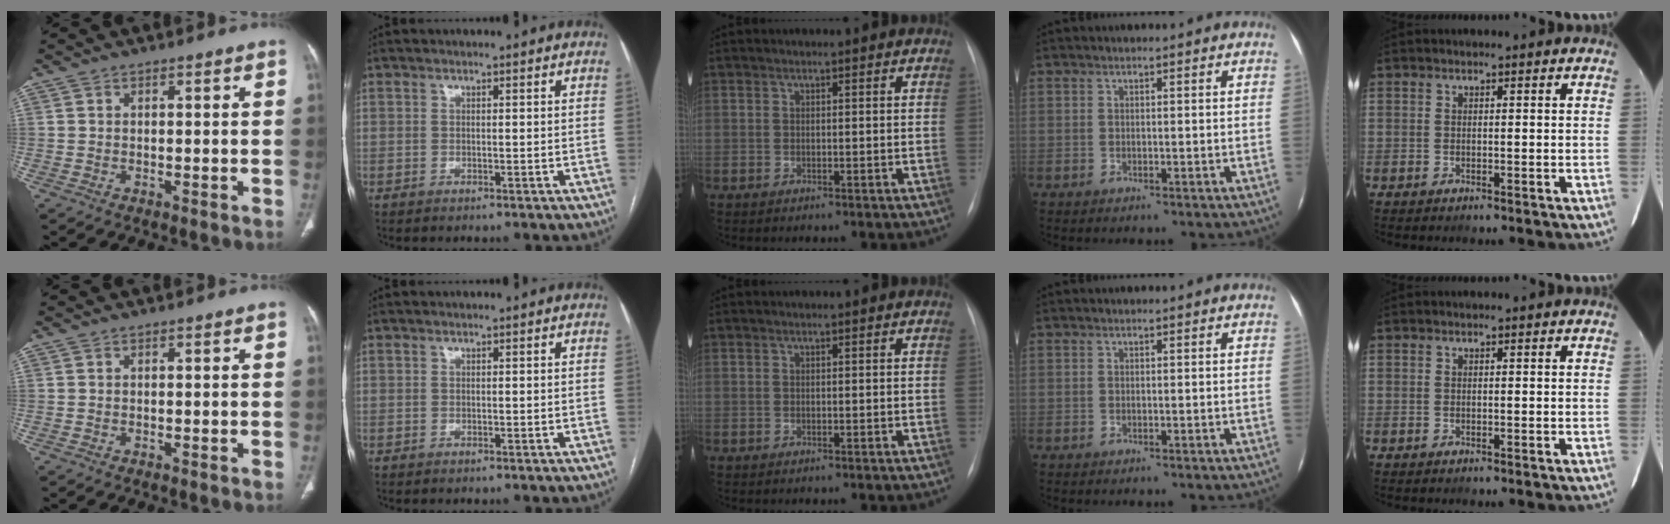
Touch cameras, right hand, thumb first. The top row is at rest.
{}